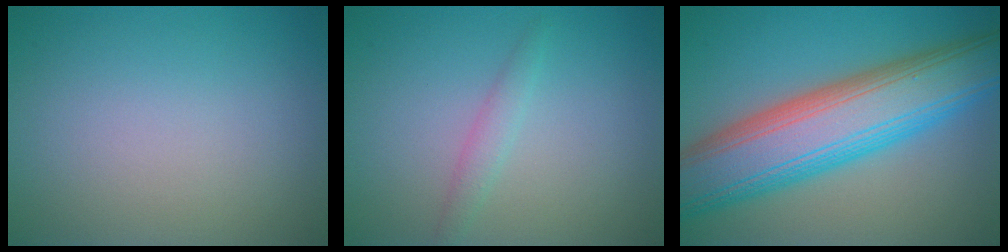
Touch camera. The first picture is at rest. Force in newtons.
{"total": 1.4, "press": 1.4, "slide": 0.1}
{"total": 12.1, "press": 12.1, "slide": 0.4}